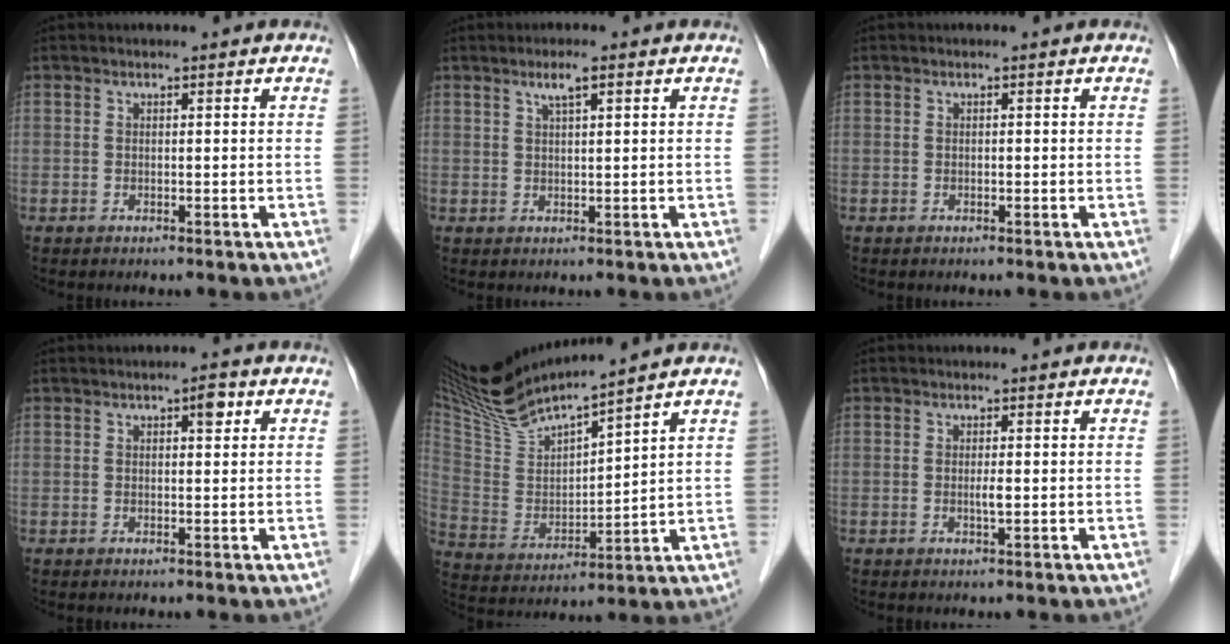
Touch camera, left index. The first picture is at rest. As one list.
[{"total": 2.4, "force": [1.3, 0.2, 2.1], "torque": [-0.042, 0.007, 0.023]}, {"total": 0.0}, {"total": 1.8, "force": [0.8, 0.7, 1.5], "torque": [-0.023, 0.006, 0.008]}, {"total": 14.7, "force": [13.3, -0.1, 6.1], "torque": [-0.130, -0.004, 0.266]}, {"total": 1.1, "force": [-0.1, 0.1, 1.1], "torque": [-0.023, -0.002, -0.001]}]